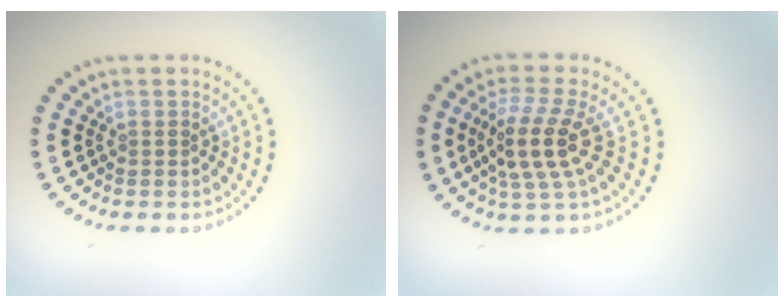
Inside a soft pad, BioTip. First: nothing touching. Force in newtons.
{"total": 4.1, "press": 3.5, "slide": 2.2}